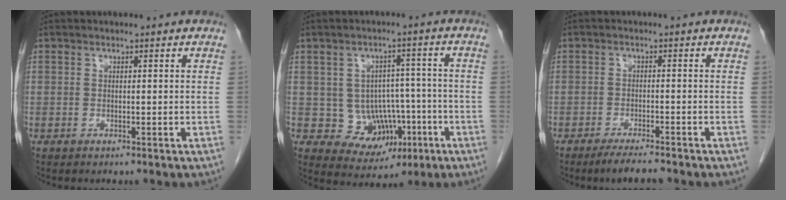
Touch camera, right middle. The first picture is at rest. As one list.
[{"total": 8.1, "force": [-1.8, 6.9, 3.9], "torque": [-0.049, 0.024, -0.008]}, {"total": 4.4, "force": [-3.7, 0.4, 2.4], "torque": [-0.042, -0.010, -0.063]}]